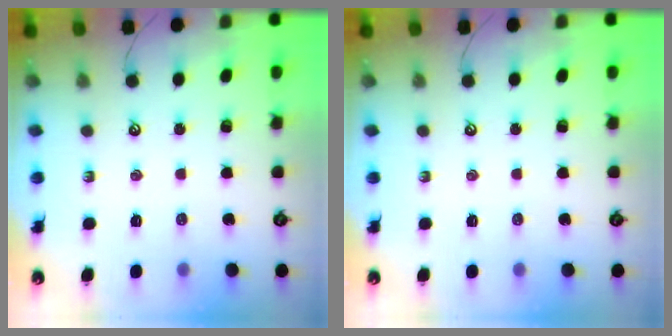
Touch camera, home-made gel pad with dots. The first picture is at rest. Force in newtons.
{"total": 0.0}